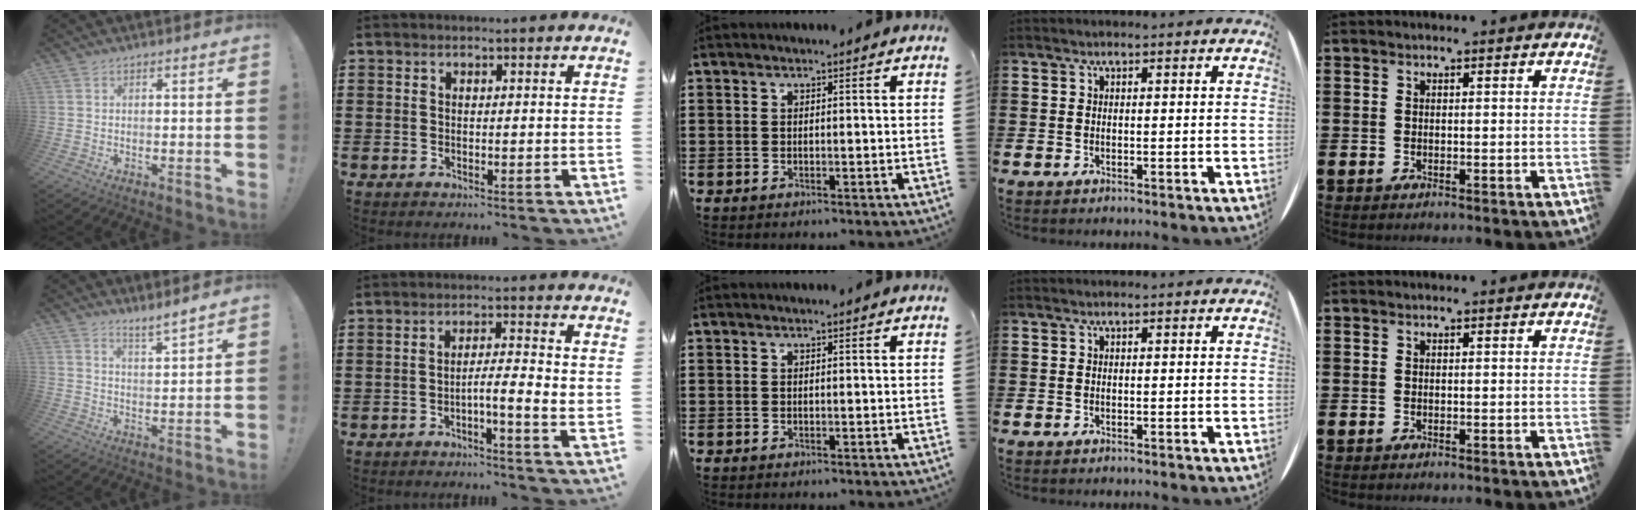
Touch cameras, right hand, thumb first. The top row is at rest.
{"thumb": {"total": 5.2, "force": [4.6, -0.2, 2.4], "torque": [-0.038, -0.034, 0.077]}, "index": {"total": 4.3, "force": [-1.2, 0.0, 4.1], "torque": [-0.071, -0.005, -0.023]}}